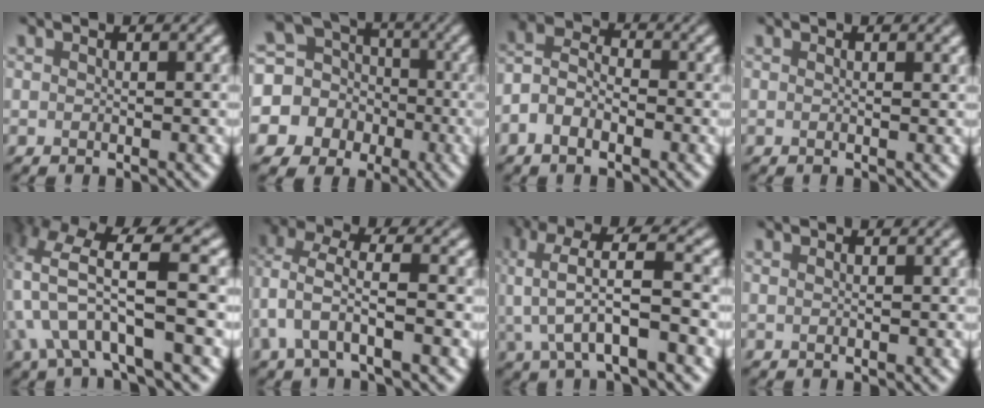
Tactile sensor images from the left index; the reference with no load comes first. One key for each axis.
{"total": 13.3, "fx": -2.2, "fy": 12.5, "fz": 3.9, "tx": -0.129, "ty": 0.008, "tz": -0.060}
{"total": 4.1, "fx": -1.9, "fy": 2.4, "fz": 2.7, "tx": -0.048, "ty": 0.013, "tz": -0.046}
{"total": 1.3, "fx": 0.6, "fy": 0.6, "fz": 0.9, "tx": -0.004, "ty": 0.003, "tz": -0.010}
{"total": 7.5, "fx": -2.1, "fy": 2.6, "fz": 6.7, "tx": -0.132, "ty": 0.011, "tz": -0.040}
{"total": 4.1, "fx": -0.4, "fy": 1.9, "fz": 3.6, "tx": -0.081, "ty": 0.010, "tz": -0.011}
{"total": 6.8, "fx": -0.5, "fy": 2.0, "fz": 6.5, "tx": -0.125, "ty": 0.019, "tz": -0.011}
{"total": 0.7, "fx": 0.2, "fy": 0.4, "fz": 0.6, "tx": 0.000, "ty": -0.005, "tz": -0.005}